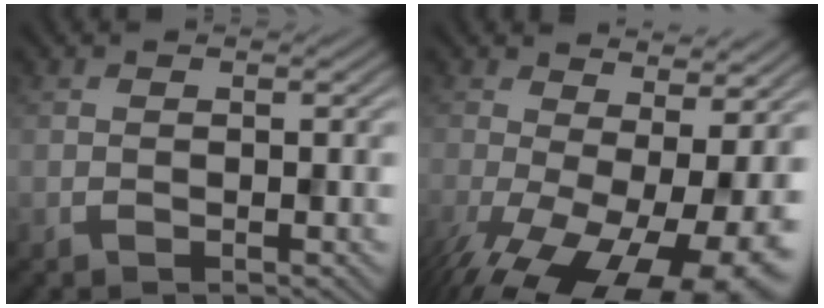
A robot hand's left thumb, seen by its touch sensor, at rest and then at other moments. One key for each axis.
{"total": 16.0, "fx": -5.9, "fy": 7.3, "fz": 13.0, "tx": -0.220, "ty": -0.042, "tz": -0.067}